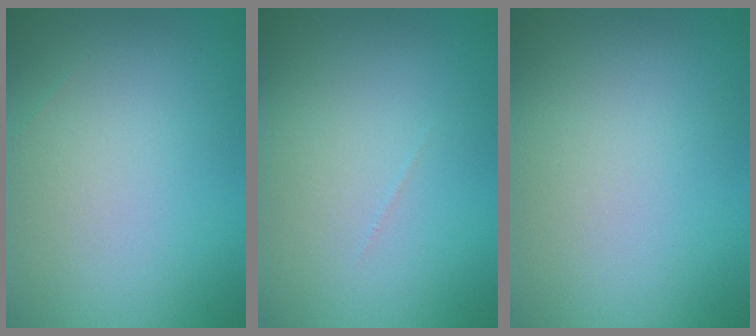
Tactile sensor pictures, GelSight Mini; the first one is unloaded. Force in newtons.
{"total": 0.0}
{"total": 0.0}